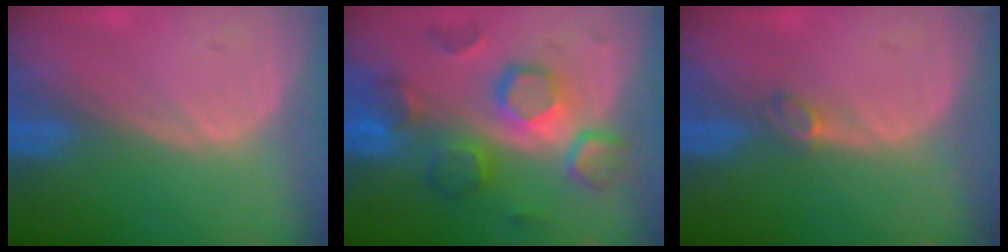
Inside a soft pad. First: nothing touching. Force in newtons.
{"total": 9.1, "press": 9.1, "slide": 0.3}
{"total": 1.4, "press": 1.3, "slide": 0.3}